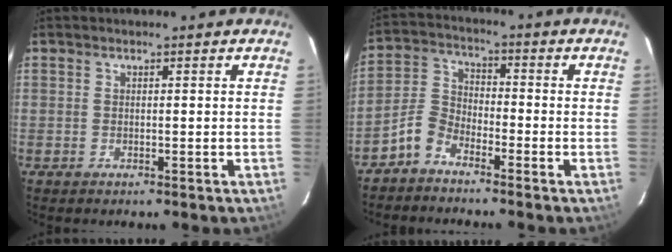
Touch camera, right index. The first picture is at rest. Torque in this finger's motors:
{"motor_torque": [-0.18, 0.01, -0.38, -0.21]}